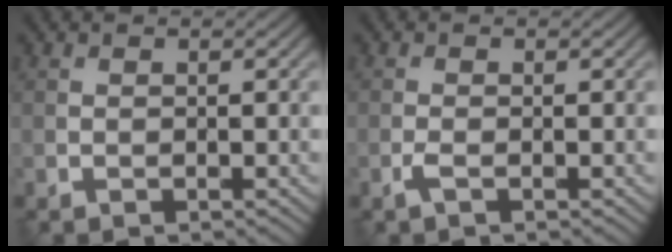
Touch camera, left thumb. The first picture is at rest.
{"total": 1.1, "force": [-0.6, 0.3, 0.9], "torque": [-0.024, 0.001, -0.015]}